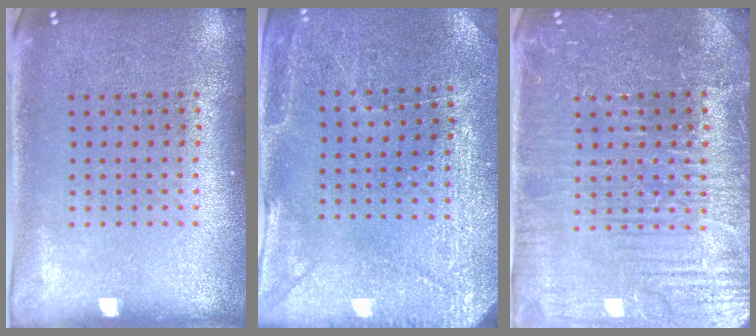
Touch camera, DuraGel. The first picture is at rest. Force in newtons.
{"total": 2.8, "press": 2.8, "slide": 0.4}
{"total": 4.7, "press": 4.6, "slide": 1.1}